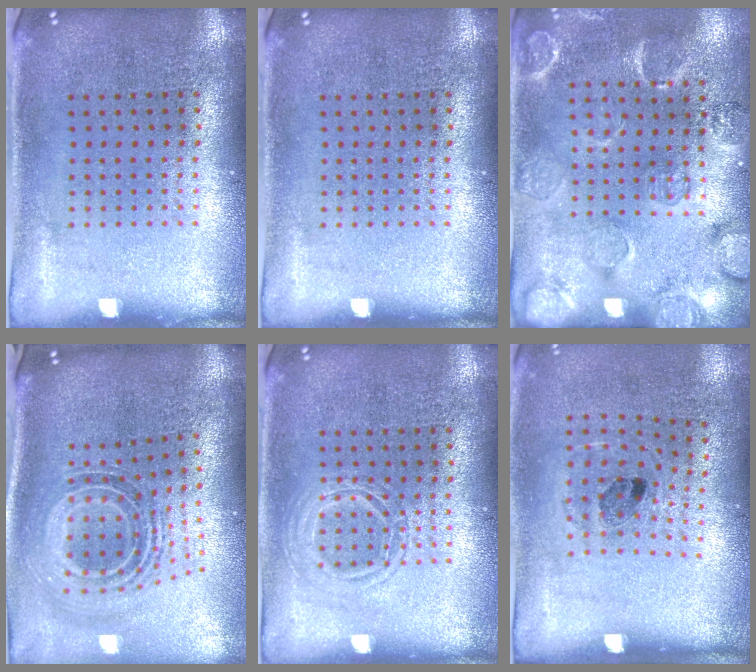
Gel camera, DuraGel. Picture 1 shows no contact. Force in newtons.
{"total": 0.0}
{"total": 2.6, "press": 2.0, "slide": 1.6}
{"total": 1.6, "press": 1.2, "slide": 1.0}
{"total": 1.6, "press": 1.6, "slide": 0.2}
{"total": 1.0, "press": 0.7, "slide": 0.7}